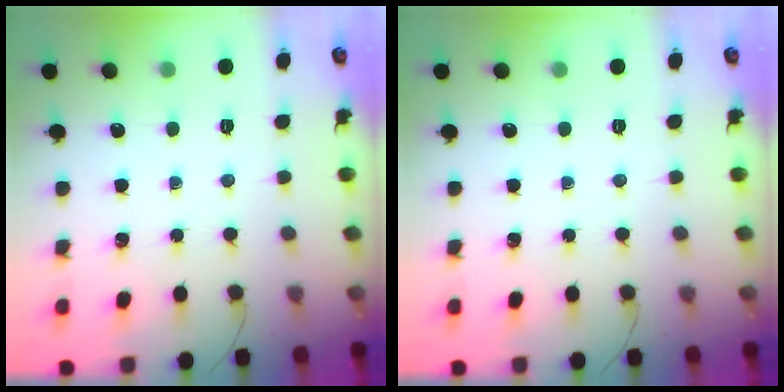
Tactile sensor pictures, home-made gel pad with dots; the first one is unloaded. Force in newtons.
{"total": 0.0}